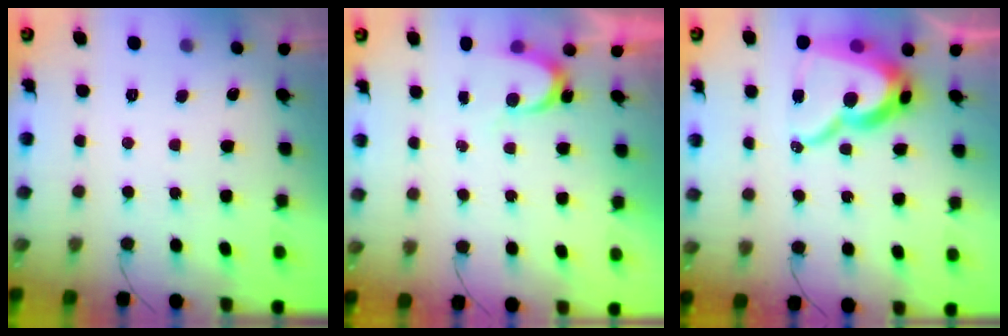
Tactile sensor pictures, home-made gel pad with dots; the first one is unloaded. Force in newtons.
{"total": 3.6, "press": 3.6, "slide": 0.2}
{"total": 18.6, "press": 18.6, "slide": 1.7}